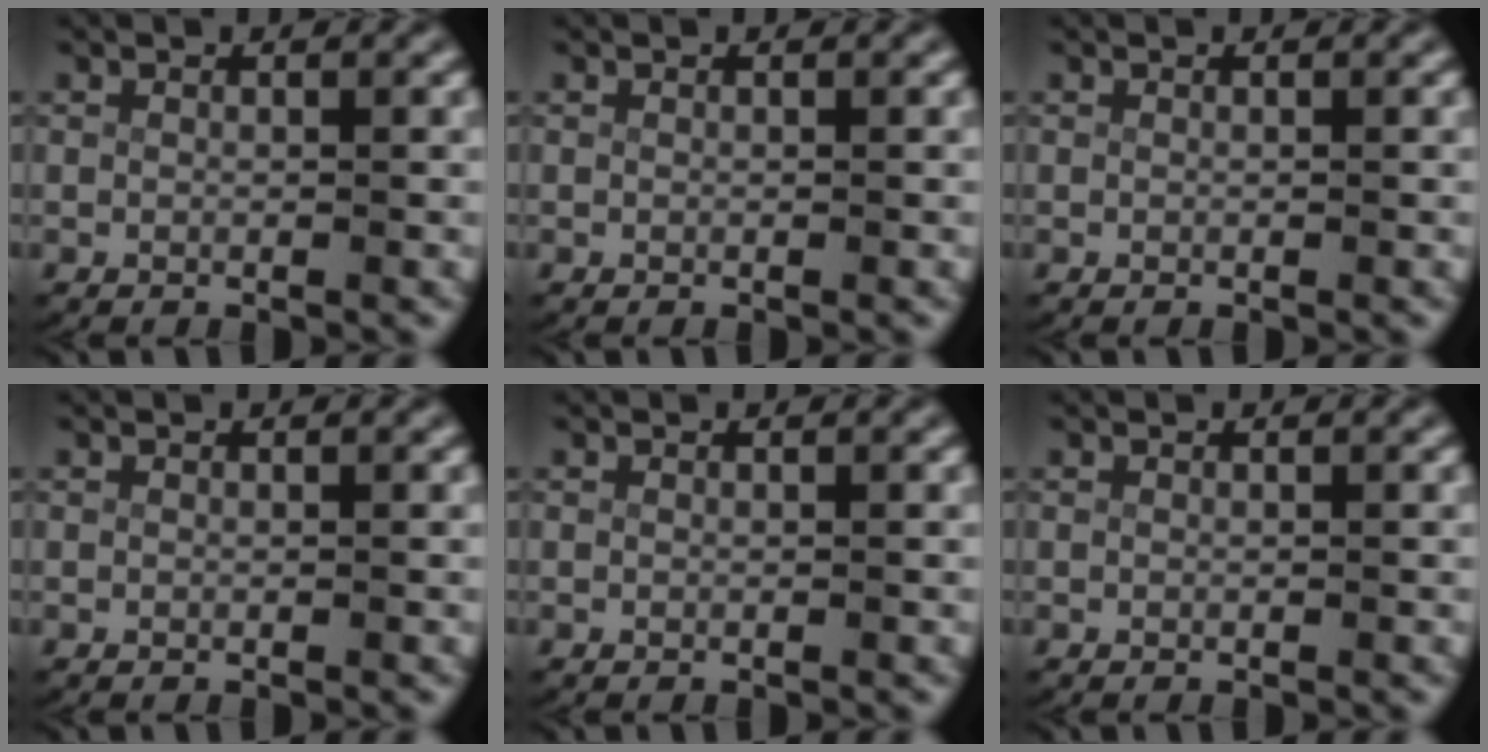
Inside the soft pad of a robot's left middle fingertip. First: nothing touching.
{"total": 0.0}
{"total": 0.0}
{"total": 0.0}
{"total": 0.0}
{"total": 0.0}